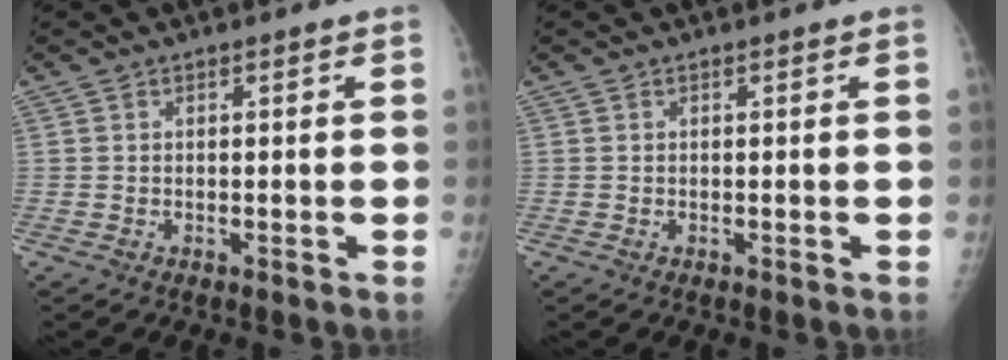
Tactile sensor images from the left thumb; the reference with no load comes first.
{"total": 0.0}